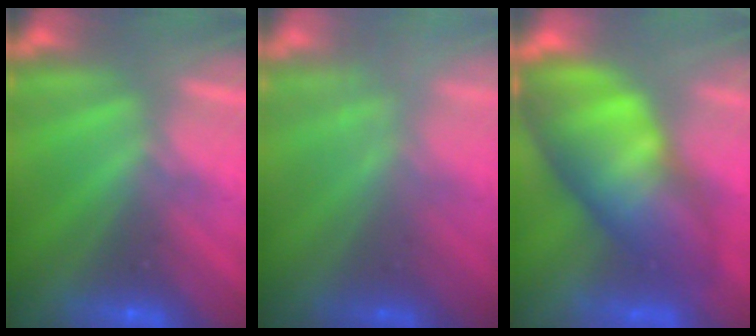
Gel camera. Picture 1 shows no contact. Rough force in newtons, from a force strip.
{"total": 2.4}
{"total": 7.4}